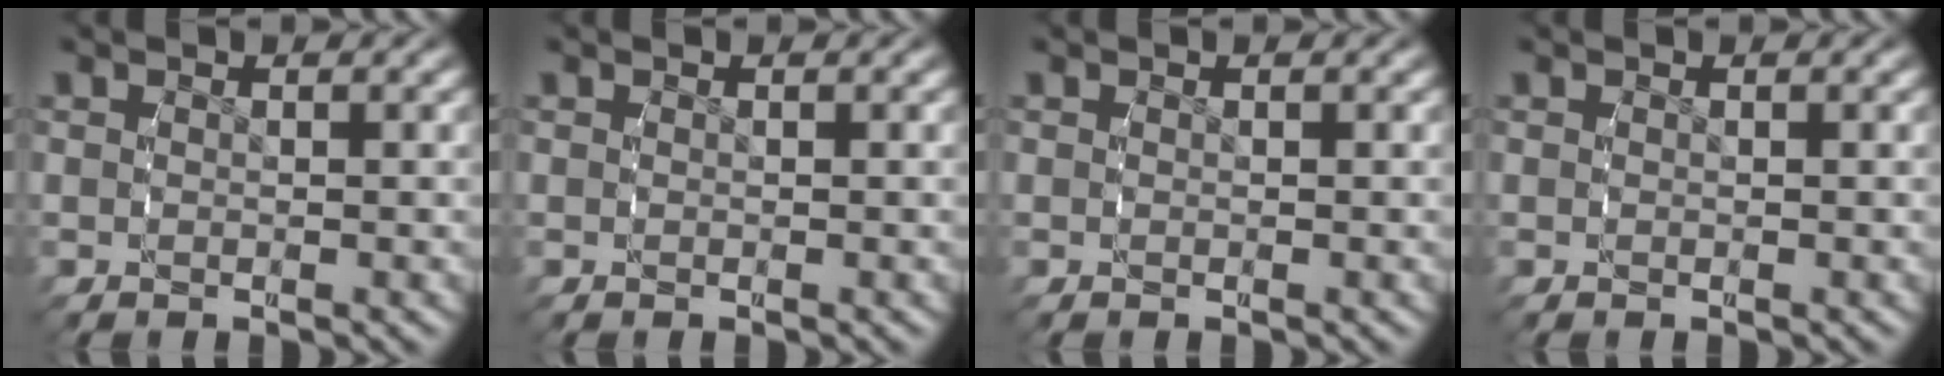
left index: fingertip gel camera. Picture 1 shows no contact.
{"total": 0.0}
{"total": 0.0}
{"total": 0.0}